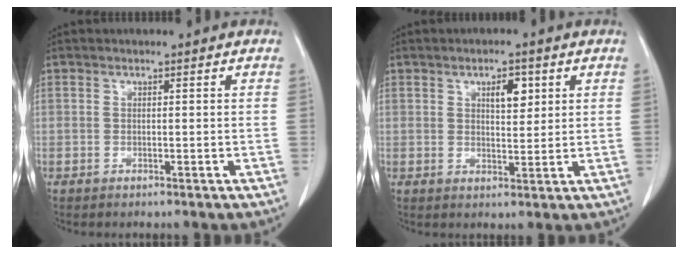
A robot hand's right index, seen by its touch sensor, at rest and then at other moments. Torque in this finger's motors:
{"motor_torque": [0.30, 0.27, 0.03, 0.02]}